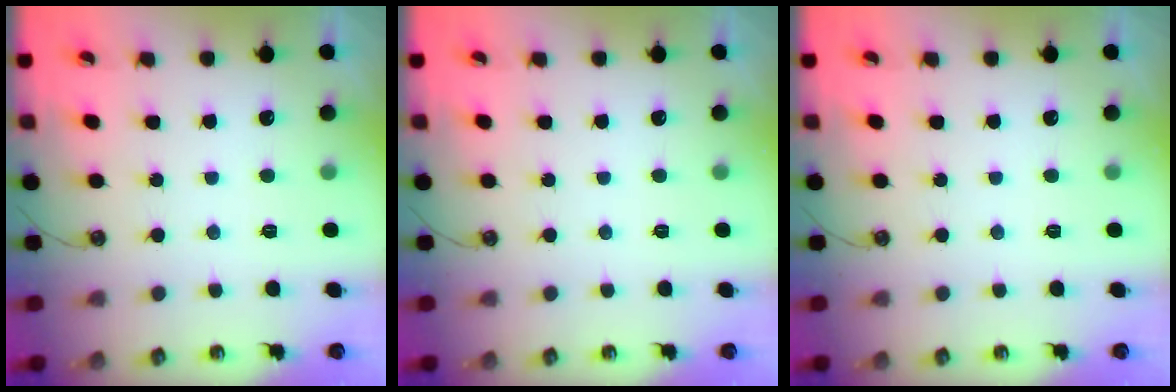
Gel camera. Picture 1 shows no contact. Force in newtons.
{"total": 0.0}
{"total": 0.0}